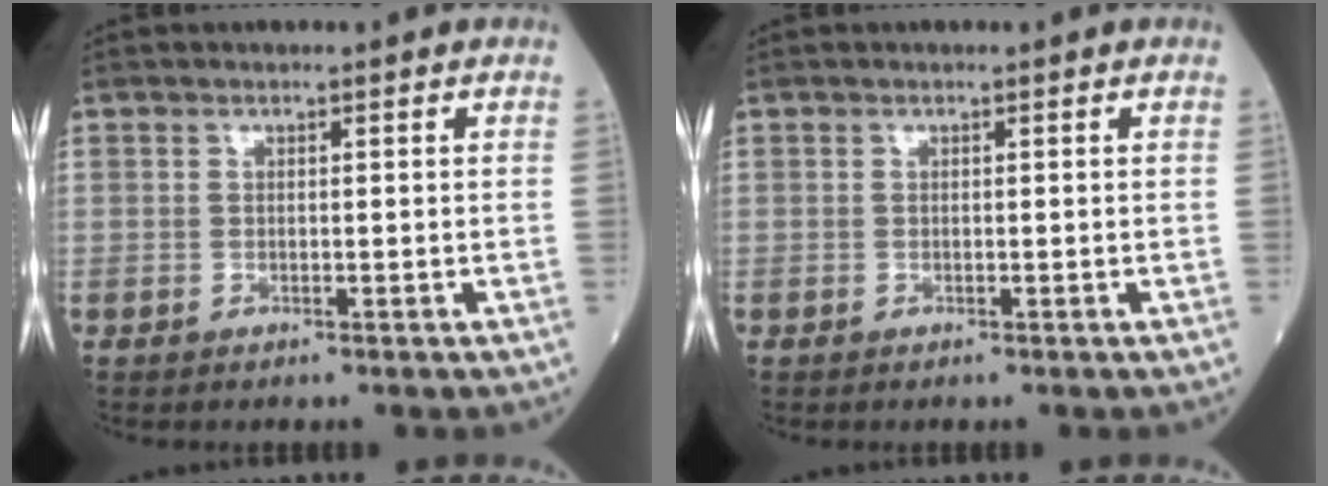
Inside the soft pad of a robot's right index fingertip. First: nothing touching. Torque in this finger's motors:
{"motor_torque": [0.00, 0.00, 0.00, 0.00]}